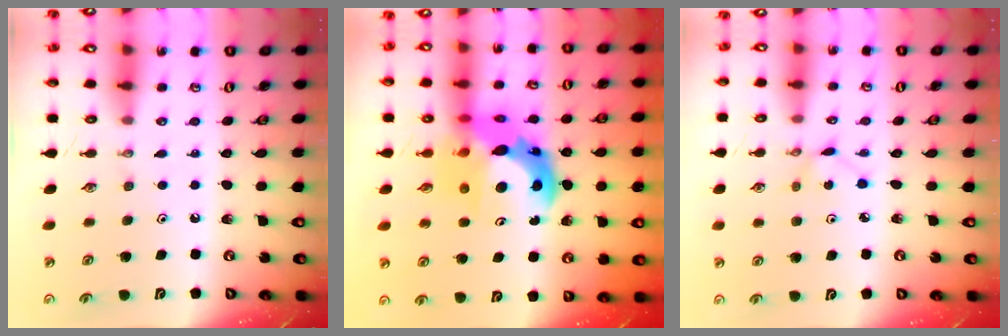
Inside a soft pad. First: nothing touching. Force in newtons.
{"total": 16.5, "press": 16.5, "slide": 1.3}
{"total": 1.4, "press": 1.4, "slide": 0.2}